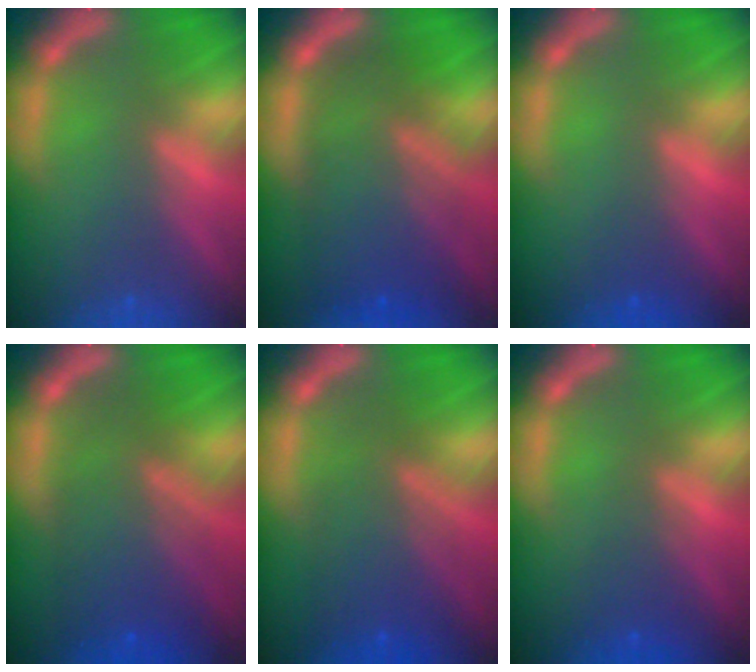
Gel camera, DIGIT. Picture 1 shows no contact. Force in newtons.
{"total": 10.0}
{"total": 0.9}
{"total": 8.6}
{"total": 7.0}
{"total": 2.4}